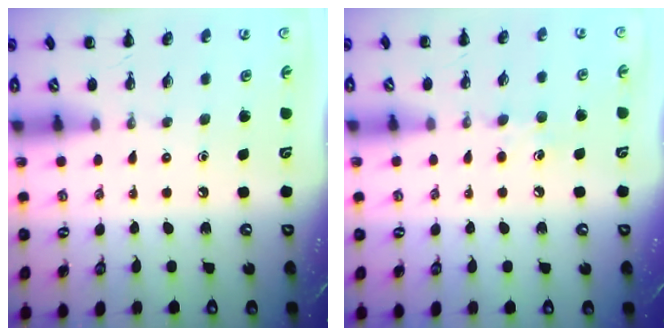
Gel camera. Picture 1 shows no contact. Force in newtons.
{"total": 5.5, "press": 5.3, "slide": 1.4}